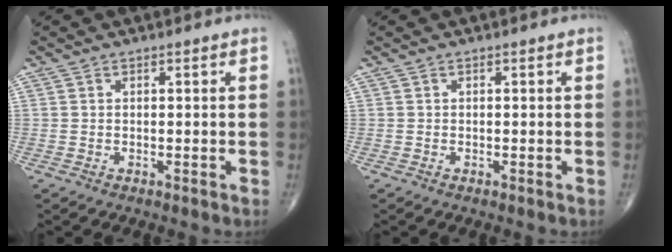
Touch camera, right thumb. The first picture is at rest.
{"total": 0.0}